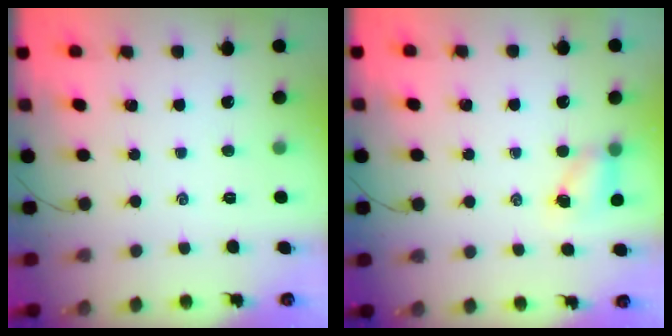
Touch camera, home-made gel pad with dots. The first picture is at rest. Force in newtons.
{"total": 4.6, "press": 4.6, "slide": 0.7}